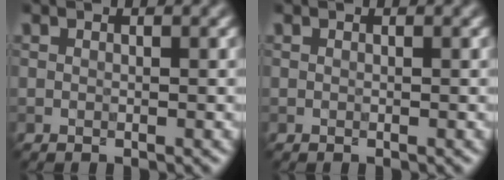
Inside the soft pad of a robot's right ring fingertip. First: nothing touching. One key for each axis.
{"total": 0.0}